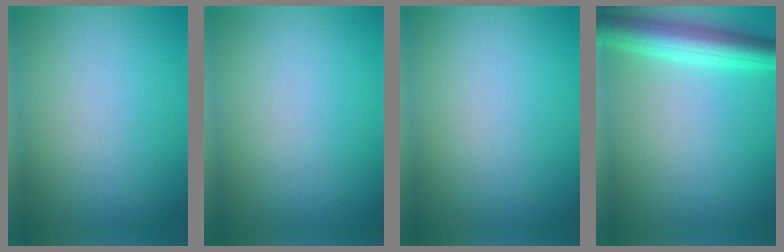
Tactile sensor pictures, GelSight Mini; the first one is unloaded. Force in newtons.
{"total": 0.0}
{"total": 0.0}
{"total": 5.6, "press": 5.5, "slide": 0.2}